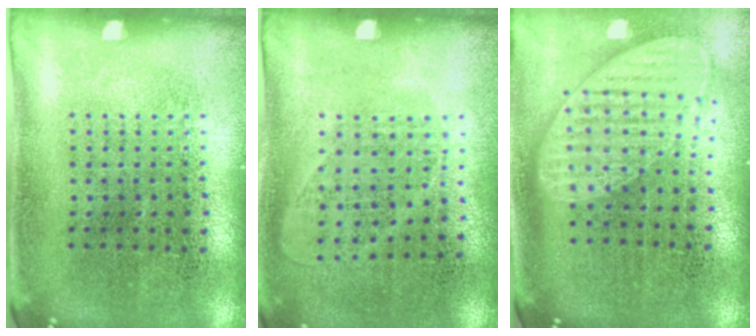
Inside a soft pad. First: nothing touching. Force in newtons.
{"total": 1.0, "press": 0.9, "slide": 0.4}
{"total": 1.8, "press": 1.5, "slide": 1.1}